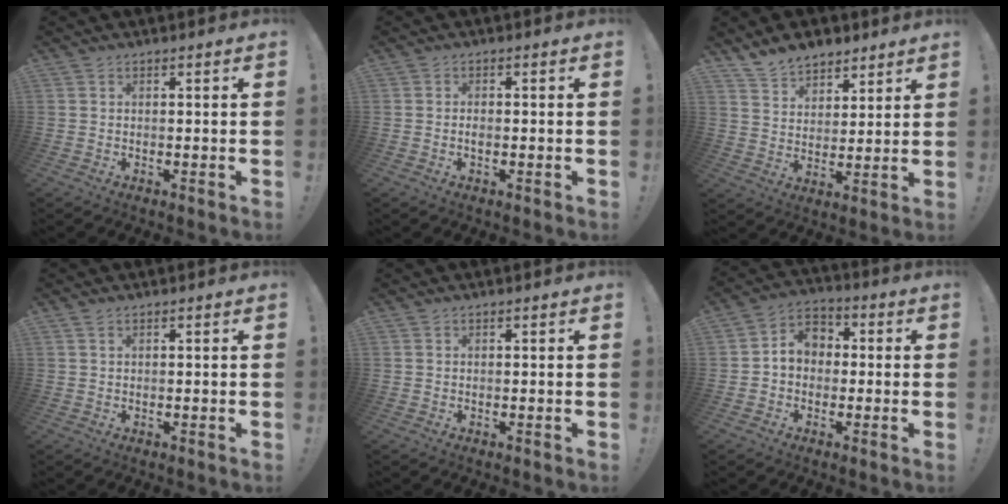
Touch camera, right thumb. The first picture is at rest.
{"total": 1.2, "force": [-0.6, 0.5, 0.9], "torque": [-0.017, 0.002, -0.010]}
{"total": 9.0, "force": [7.5, 4.6, 1.5], "torque": [-0.033, -0.055, 0.147]}
{"total": 0.8, "force": [0.5, 0.3, 0.5], "torque": [-0.009, -0.001, 0.010]}
{"total": 0.0}
{"total": 7.5, "force": [0.1, 6.4, 4.0], "torque": [-0.055, 0.014, 0.007]}